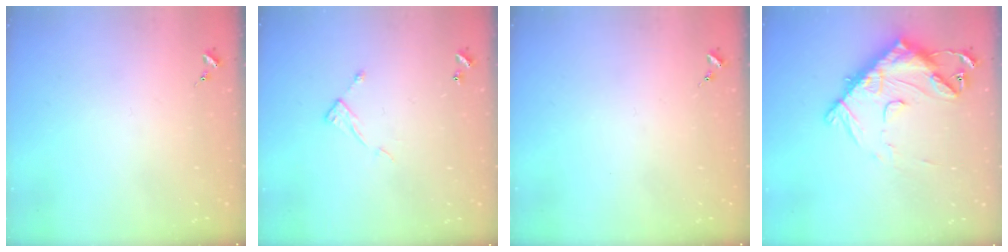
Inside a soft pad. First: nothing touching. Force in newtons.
{"total": 6.2, "press": 6.2, "slide": 0.4}
{"total": 0.0}
{"total": 16.1, "press": 16.0, "slide": 1.6}